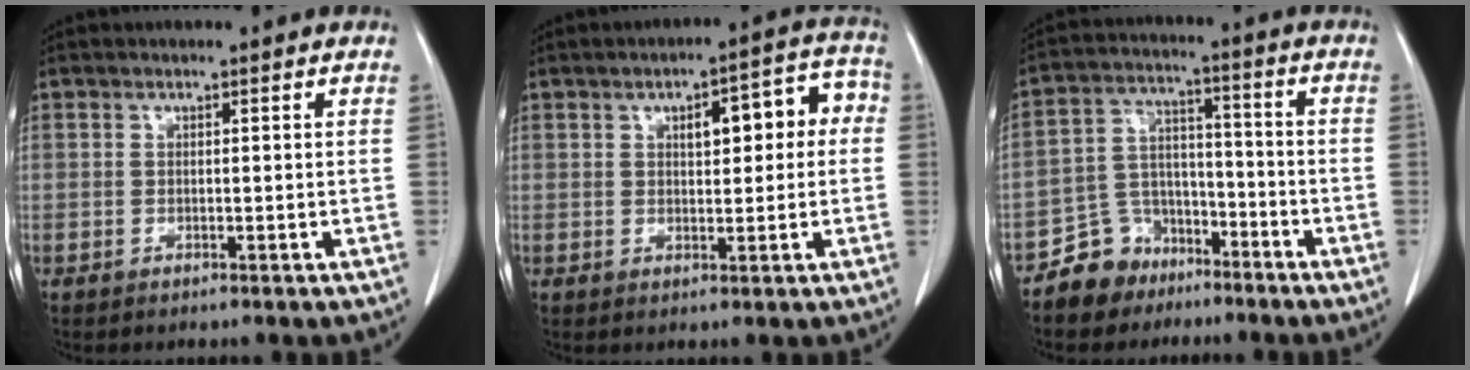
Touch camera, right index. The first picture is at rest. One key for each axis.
{"total": 8.0, "fx": 1.5, "fy": 3.2, "fz": 7.2, "tx": -0.085, "ty": 0.037, "tz": 0.017}
{"total": 8.1, "fx": -5.8, "fy": 5.5, "fz": 0.9, "tx": -0.010, "ty": 0.028, "tz": -0.102}